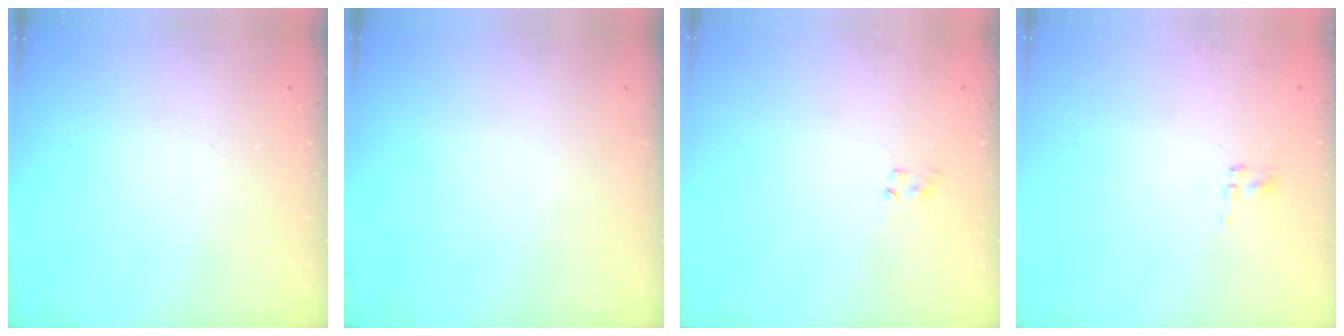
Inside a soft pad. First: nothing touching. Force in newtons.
{"total": 0.0}
{"total": 3.2, "press": 2.8, "slide": 1.4}
{"total": 1.8, "press": 1.5, "slide": 0.9}